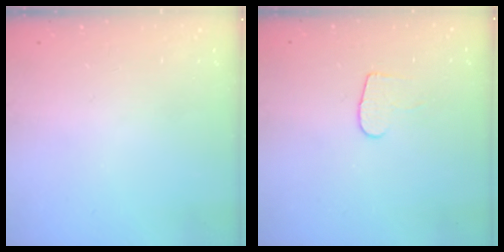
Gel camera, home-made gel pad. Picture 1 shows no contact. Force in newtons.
{"total": 6.3, "press": 6.3, "slide": 0.6}